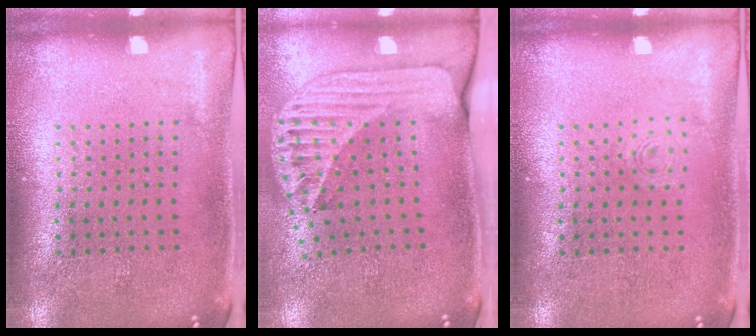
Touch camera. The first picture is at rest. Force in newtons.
{"total": 2.6, "press": 1.8, "slide": 1.9}
{"total": 0.6, "press": 0.6, "slide": 0.1}